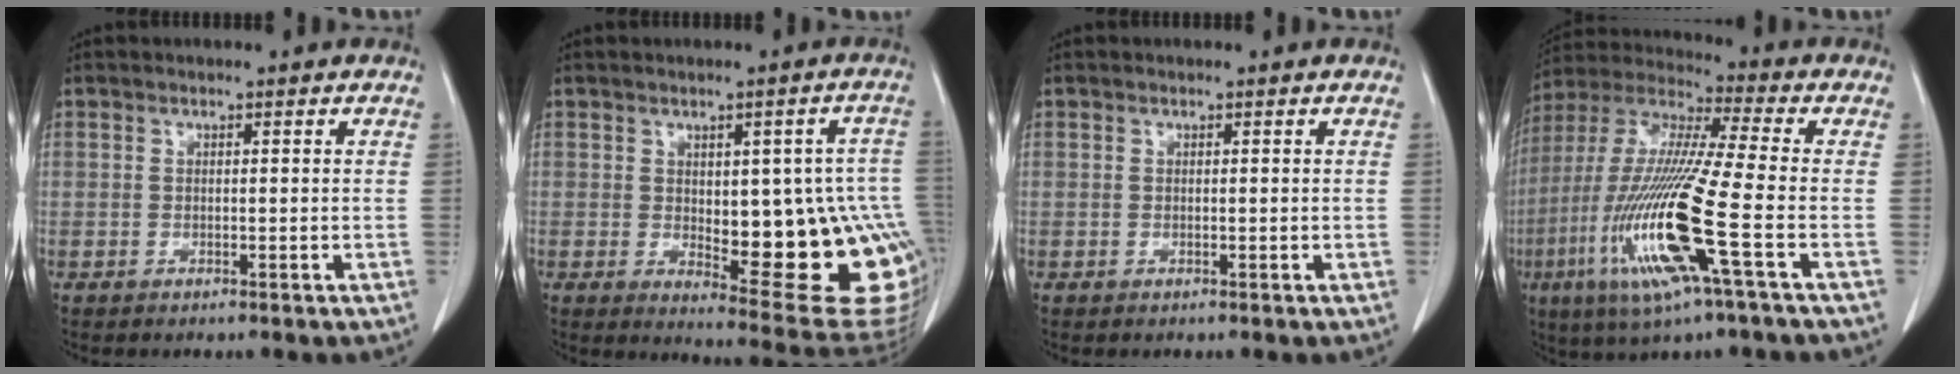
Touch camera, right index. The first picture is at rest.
{"total": 20.2, "force": [-2.3, 6.2, 19.1], "torque": [-0.159, 0.016, -0.001]}
{"total": 0.0}
{"total": 18.7, "force": [-6.0, 0.3, 17.8], "torque": [-0.384, -0.025, -0.121]}